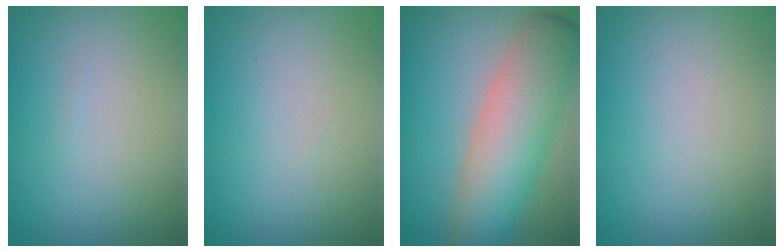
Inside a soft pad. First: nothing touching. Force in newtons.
{"total": 0.0}
{"total": 8.1, "press": 8.1, "slide": 0.2}
{"total": 0.0}